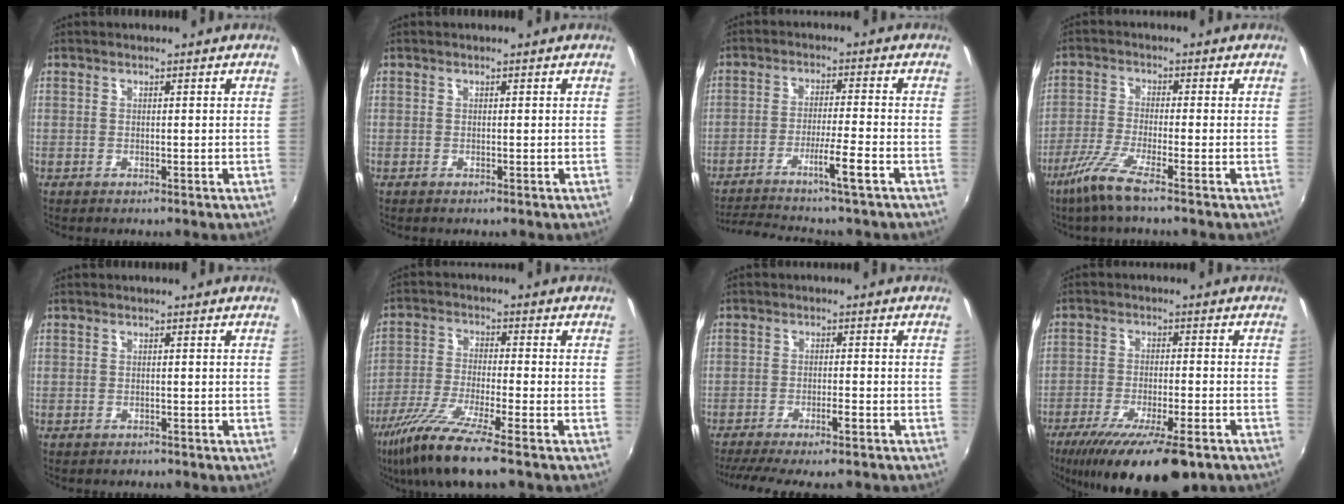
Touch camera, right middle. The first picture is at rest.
{"total": 0.0}
{"total": 8.9, "force": [-7.1, -1.3, 5.1], "torque": [-0.103, -0.009, -0.118]}
{"total": 6.3, "force": [-4.2, -0.3, 4.6], "torque": [-0.110, -0.010, -0.086]}
{"total": 0.8, "force": [-0.7, 0.4, 0.0], "torque": [-0.003, 0.002, -0.009]}
{"total": 12.6, "force": [-8.7, 0.8, 9.1], "torque": [-0.195, -0.036, -0.162]}
{"total": 7.6, "force": [-6.2, 0.2, 4.4], "torque": [-0.097, -0.016, -0.100]}
{"total": 16.8, "force": [-11.5, 3.9, 11.6], "torque": [-0.218, -0.051, -0.182]}